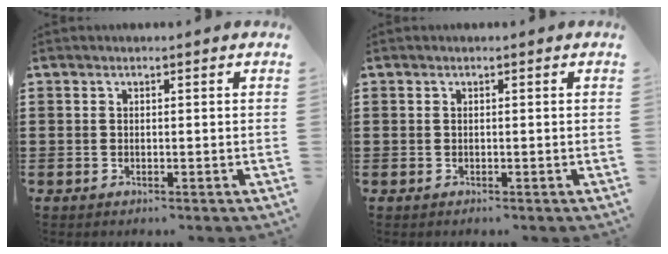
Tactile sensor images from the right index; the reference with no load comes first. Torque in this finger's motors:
{"motor_torque": [0.80, 1.34, -0.55, -0.09]}